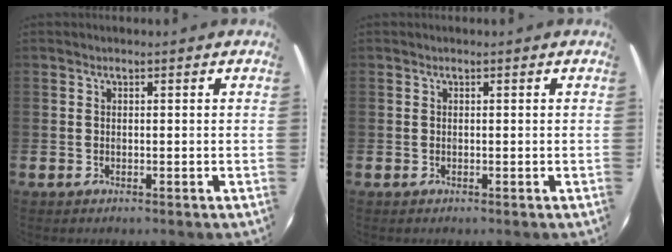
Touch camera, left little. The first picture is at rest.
{"total": 0.0}